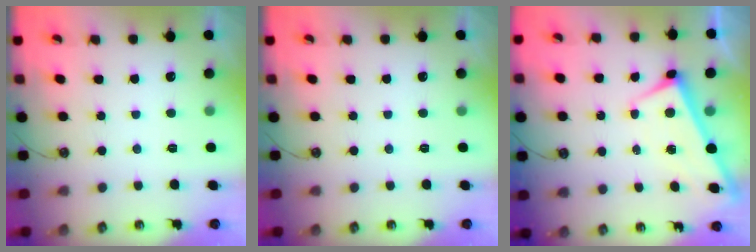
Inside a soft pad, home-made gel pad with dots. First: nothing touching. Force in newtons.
{"total": 0.0}
{"total": 1.0, "press": 1.0, "slide": 0.0}